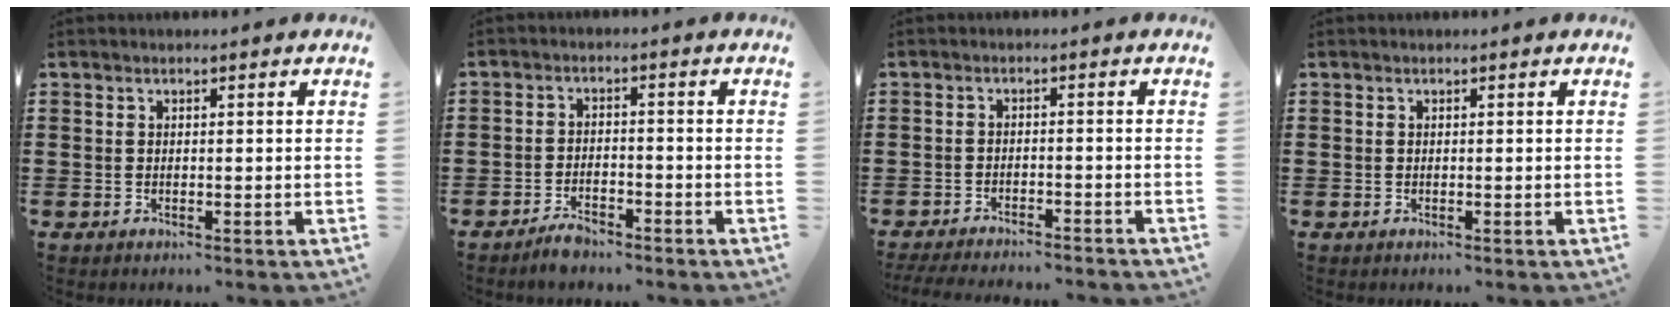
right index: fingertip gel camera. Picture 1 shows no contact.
{"total": 2.6, "force": [-2.4, 0.5, 0.8], "torque": [-0.017, 0.005, -0.047]}
{"total": 3.0, "force": [-3.0, -0.1, 0.6], "torque": [-0.017, -0.006, -0.063]}
{"total": 0.0}